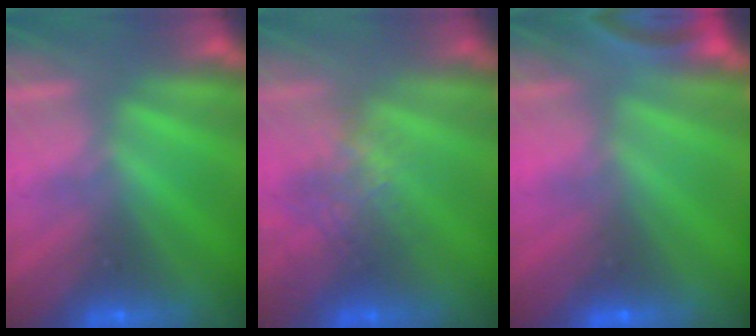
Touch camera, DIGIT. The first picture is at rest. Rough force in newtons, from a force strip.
{"total": 2.9}
{"total": 6.9}